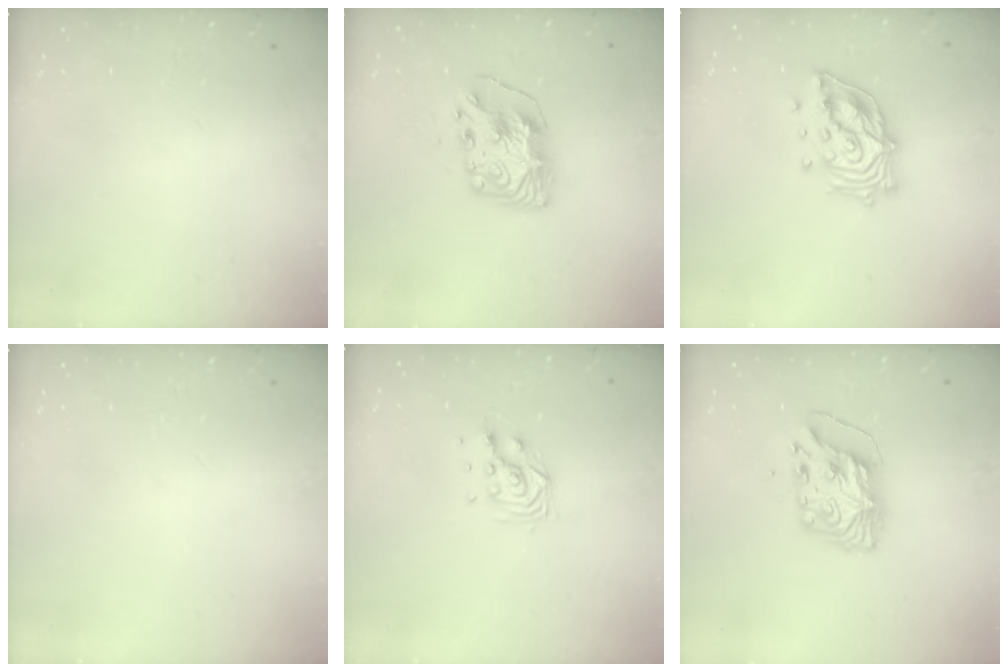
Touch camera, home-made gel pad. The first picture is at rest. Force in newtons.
{"total": 9.2, "press": 9.1, "slide": 1.1}
{"total": 16.0, "press": 15.9, "slide": 2.3}
{"total": 0.0}
{"total": 7.3, "press": 7.2, "slide": 0.6}
{"total": 10.1, "press": 10.0, "slide": 1.0}